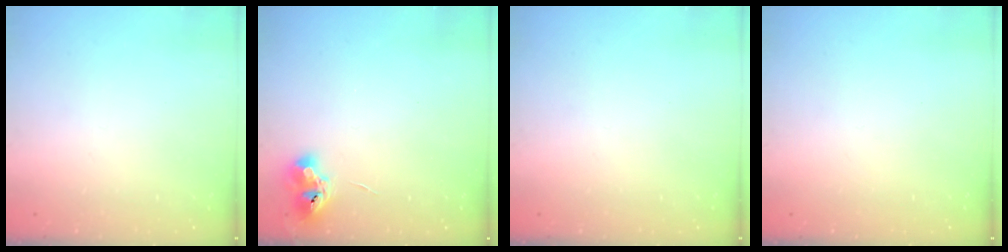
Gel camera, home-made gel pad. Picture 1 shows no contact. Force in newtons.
{"total": 7.7, "press": 7.6, "slide": 1.1}
{"total": 0.0}
{"total": 0.0}